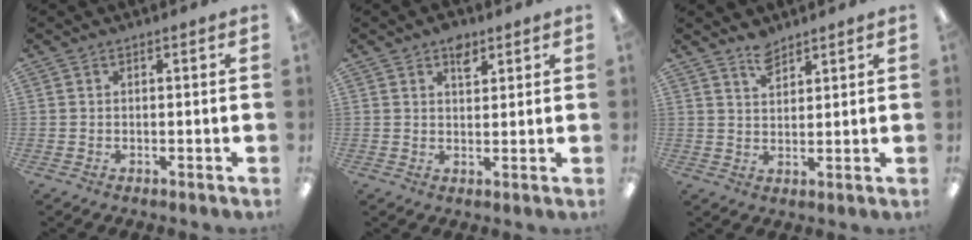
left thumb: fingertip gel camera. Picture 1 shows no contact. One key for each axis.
{"total": 4.5, "fx": 2.9, "fy": 2.4, "fz": 2.3, "tx": -0.028, "ty": -0.009, "tz": 0.049}
{"total": 4.5, "fx": 3.8, "fy": 1.8, "fz": 1.6, "tx": -0.031, "ty": -0.017, "tz": 0.069}